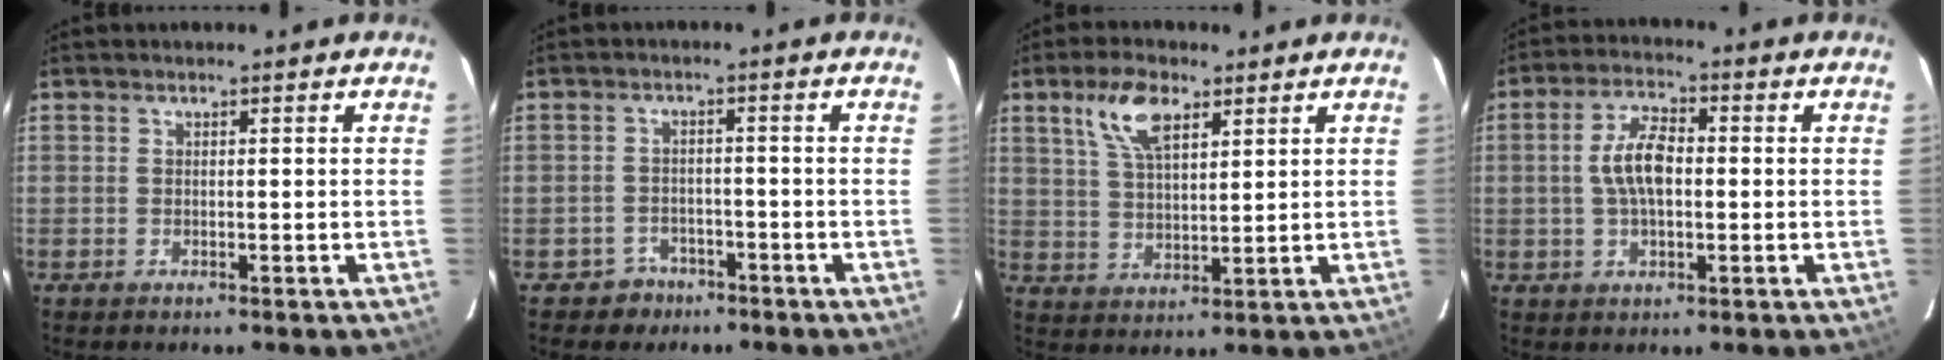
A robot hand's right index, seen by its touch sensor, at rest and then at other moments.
{"total": 4.5, "force": [-3.0, 3.3, 0.1], "torque": [-0.013, 0.019, -0.044]}
{"total": 8.4, "force": [4.6, 3.7, 5.9], "torque": [-0.115, 0.014, 0.091]}
{"total": 7.5, "force": [0.0, 3.6, 6.6], "torque": [-0.128, 0.013, 0.002]}